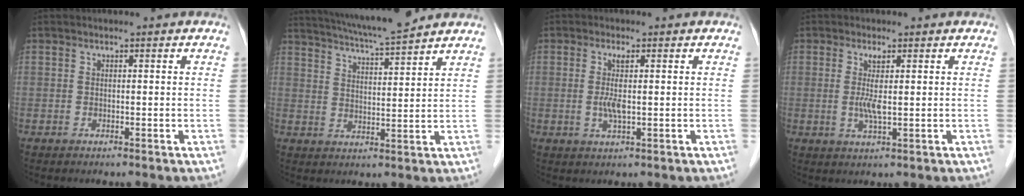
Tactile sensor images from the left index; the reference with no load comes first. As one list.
[{"total": 11.6, "force": [10.4, -0.1, 5.0], "torque": [-0.093, 0.014, 0.162]}, {"total": 3.3, "force": [0.1, 0.4, 3.3], "torque": [-0.070, -0.004, 0.003]}, {"total": 3.4, "force": [0.3, 0.2, 3.3], "torque": [-0.071, -0.006, 0.009]}]